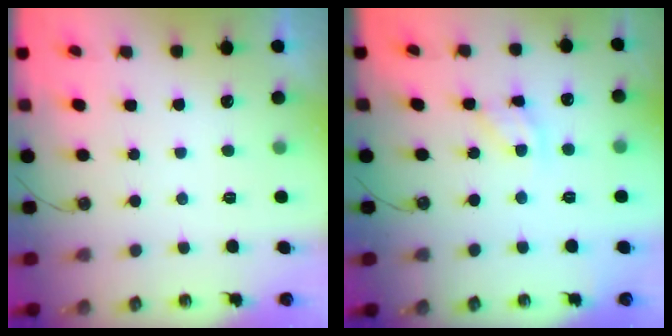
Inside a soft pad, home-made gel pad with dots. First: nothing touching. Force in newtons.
{"total": 9.5, "press": 9.5, "slide": 0.6}